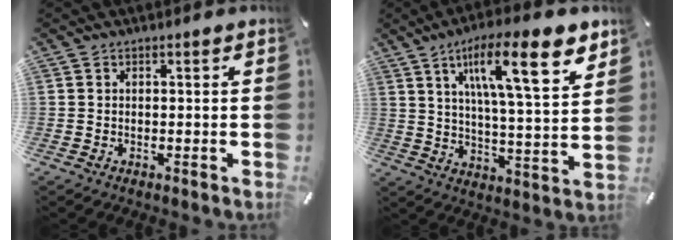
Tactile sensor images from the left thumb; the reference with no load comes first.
{"total": 18.0, "force": [9.8, 4.7, 14.3], "torque": [-0.227, -0.037, 0.149]}